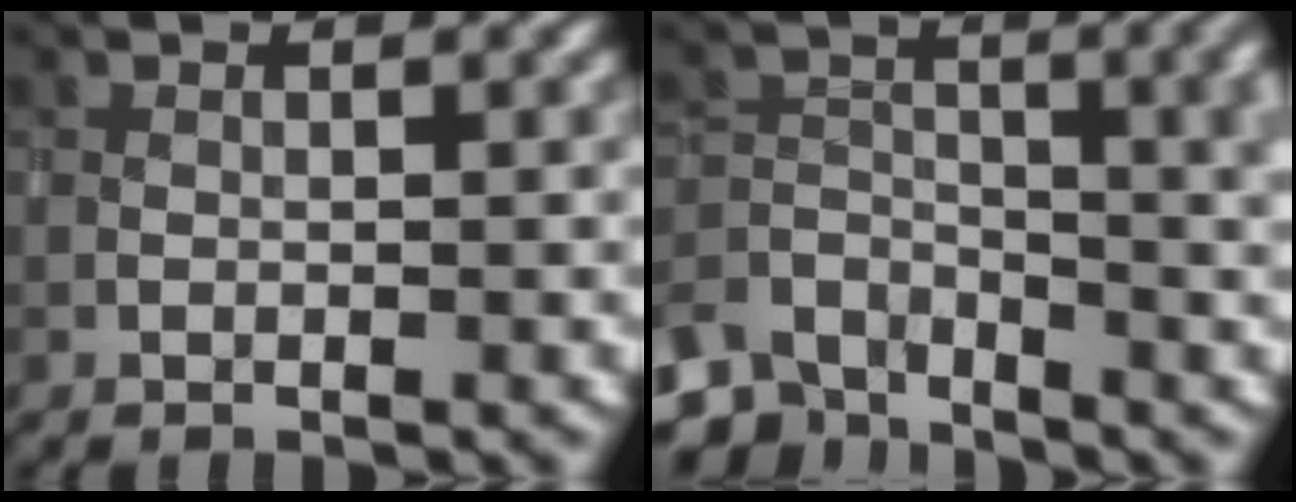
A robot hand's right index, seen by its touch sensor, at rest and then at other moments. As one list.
[{"total": 7.6, "force": [-4.5, 4.1, 4.4], "torque": [-0.072, -0.018, -0.083]}]